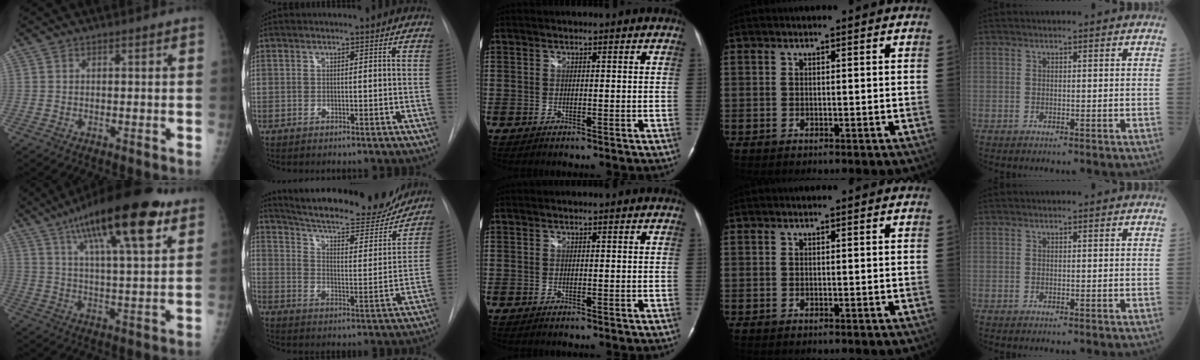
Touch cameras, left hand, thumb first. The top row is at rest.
{"thumb": {"total": 23.0, "force": [12.4, 6.0, 18.4], "torque": [-0.286, -0.023, 0.196]}, "index": {"total": 23.4, "force": [20.9, 5.0, 9.2], "torque": [-0.149, -0.023, 0.285]}}